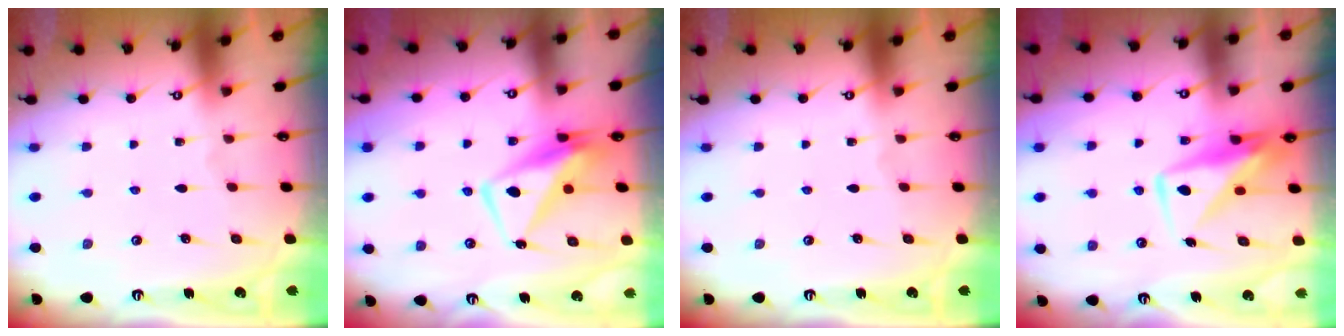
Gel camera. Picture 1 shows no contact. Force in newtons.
{"total": 8.9, "press": 8.8, "slide": 1.6}
{"total": 0.0}
{"total": 9.2, "press": 9.1, "slide": 1.0}